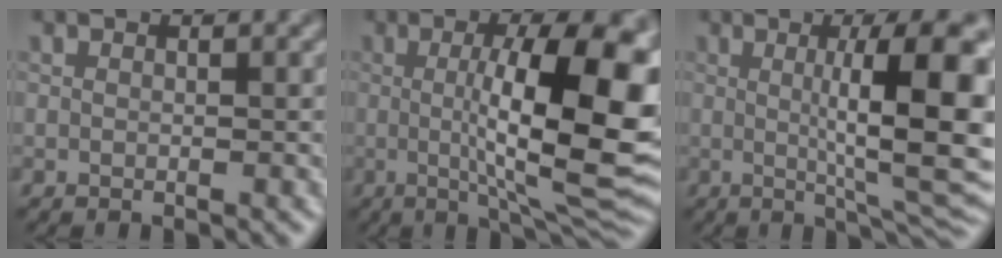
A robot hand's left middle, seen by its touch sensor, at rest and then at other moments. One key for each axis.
{"total": 14.2, "fx": 0.4, "fy": 3.9, "fz": 13.6, "tx": -0.191, "ty": -0.006, "tz": 0.007}
{"total": 10.8, "fx": 0.9, "fy": 2.6, "fz": 10.5, "tx": -0.129, "ty": -0.001, "tz": 0.018}